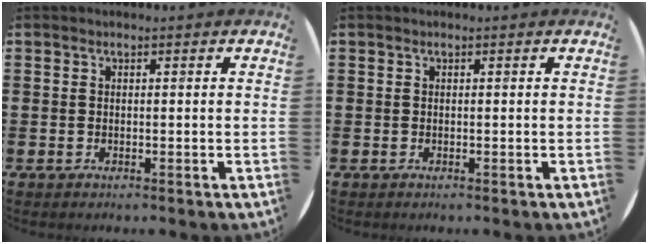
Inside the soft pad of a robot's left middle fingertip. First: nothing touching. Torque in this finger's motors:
{"motor_torque": [-0.10, 0.10, 0.00, -0.01]}